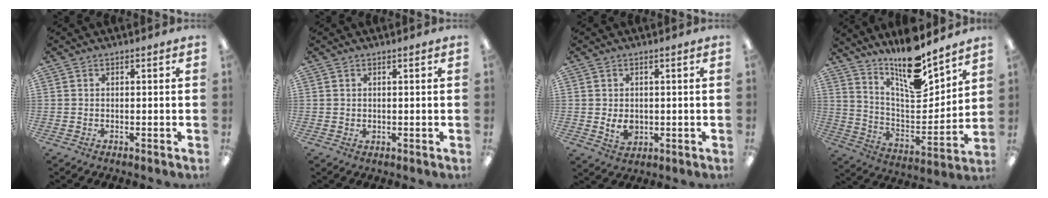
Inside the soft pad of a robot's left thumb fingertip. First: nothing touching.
{"total": 0.6, "force": [0.3, 0.4, 0.3], "torque": [-0.006, 0.002, 0.005]}
{"total": 4.0, "force": [0.0, 3.0, 2.7], "torque": [-0.038, -0.004, -0.002]}
{"total": 15.9, "force": [13.0, 4.1, 8.1], "torque": [-0.150, -0.104, 0.226]}